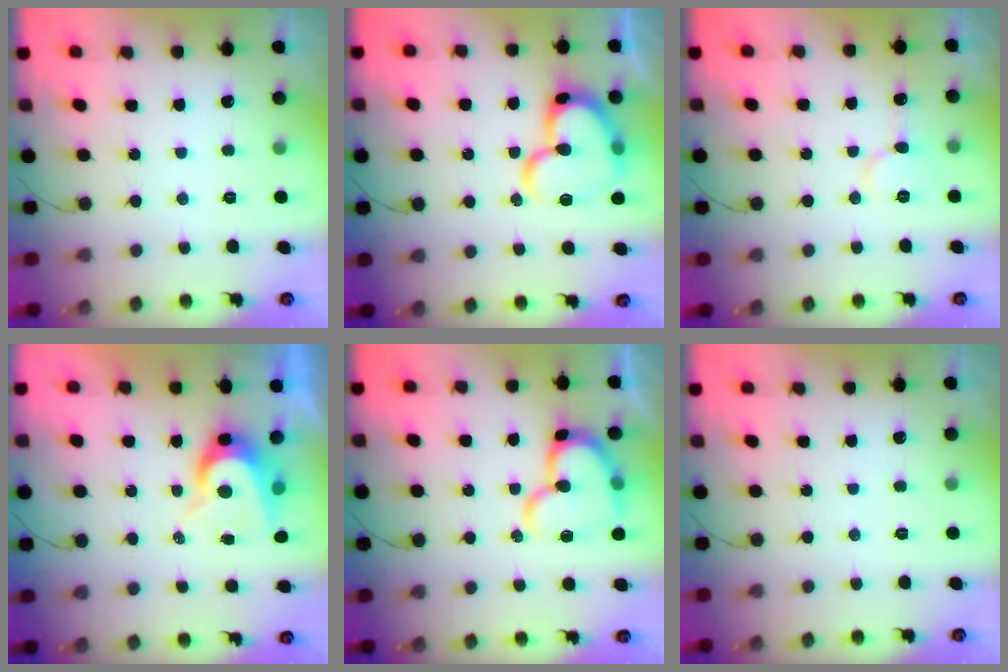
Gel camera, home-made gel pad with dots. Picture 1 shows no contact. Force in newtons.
{"total": 19.1, "press": 19.0, "slide": 2.0}
{"total": 6.2, "press": 6.2, "slide": 0.5}
{"total": 7.7, "press": 7.7, "slide": 0.4}
{"total": 16.3, "press": 16.2, "slide": 1.6}
{"total": 0.0}